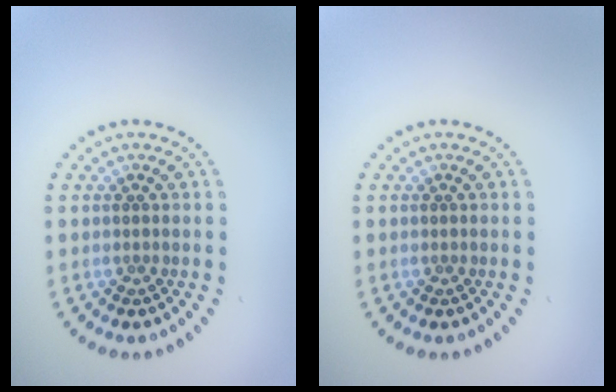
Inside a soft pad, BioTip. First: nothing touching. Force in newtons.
{"total": 0.0}